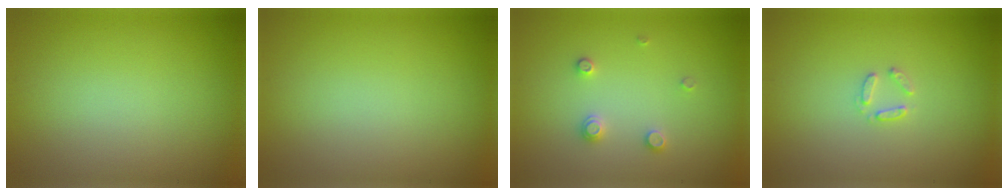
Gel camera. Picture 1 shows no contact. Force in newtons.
{"total": 0.0}
{"total": 1.5, "press": 1.5, "slide": 0.2}
{"total": 1.1, "press": 1.1, "slide": 0.2}